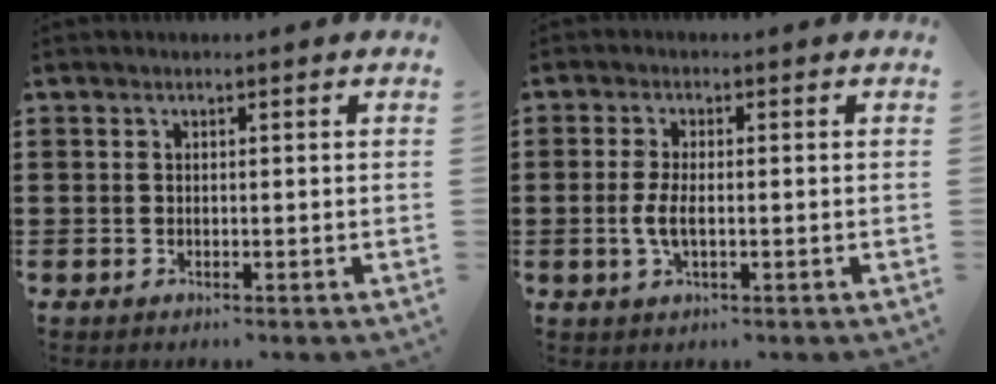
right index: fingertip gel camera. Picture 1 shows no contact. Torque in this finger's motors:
{"motor_torque": [2.14, 0.00, 0.32, 0.11]}